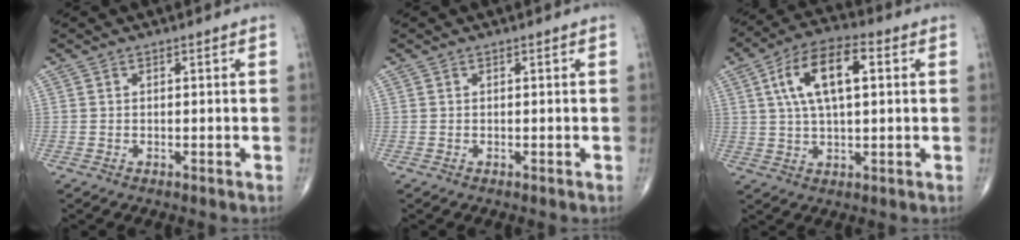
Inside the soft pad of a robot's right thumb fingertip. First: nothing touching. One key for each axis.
{"total": 0.0}
{"total": 12.8, "fx": 3.2, "fy": 5.7, "fz": 11.0, "tx": -0.199, "ty": 0.017, "tz": 0.053}